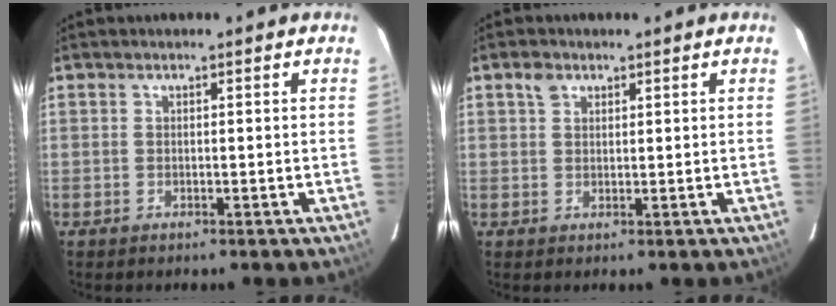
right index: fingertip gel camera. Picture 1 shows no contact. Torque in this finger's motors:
{"motor_torque": [0.02, 0.00, 0.01, 0.02]}